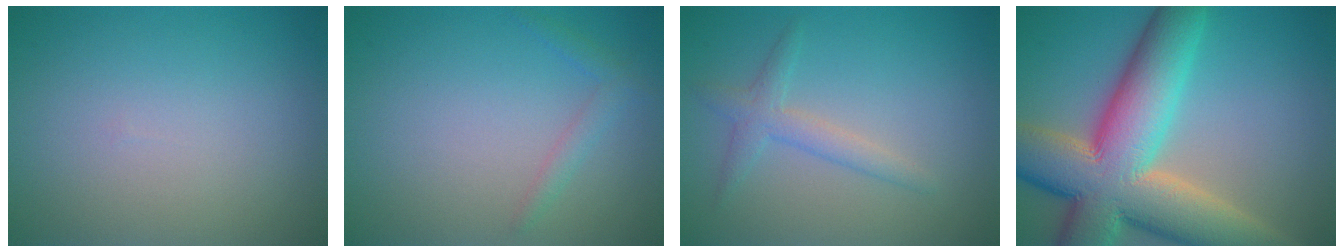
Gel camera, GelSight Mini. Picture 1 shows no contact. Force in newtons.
{"total": 1.4, "press": 1.4, "slide": 0.1}
{"total": 2.2, "press": 2.2, "slide": 0.1}
{"total": 14.3, "press": 14.2, "slide": 1.1}